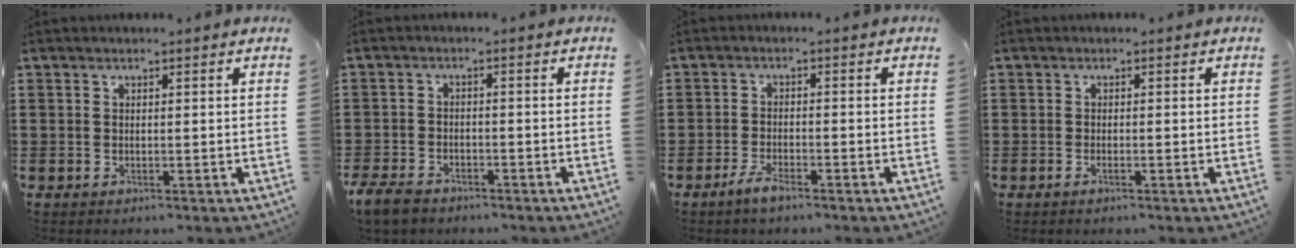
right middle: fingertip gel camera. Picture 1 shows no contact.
{"total": 3.7, "force": [-3.1, 1.6, 1.1], "torque": [-0.042, -0.001, -0.068]}
{"total": 3.1, "force": [-2.3, 0.7, 2.0], "torque": [-0.047, 0.000, -0.048]}
{"total": 0.7, "force": [-0.4, 0.1, 0.6], "torque": [-0.012, -0.005, -0.007]}